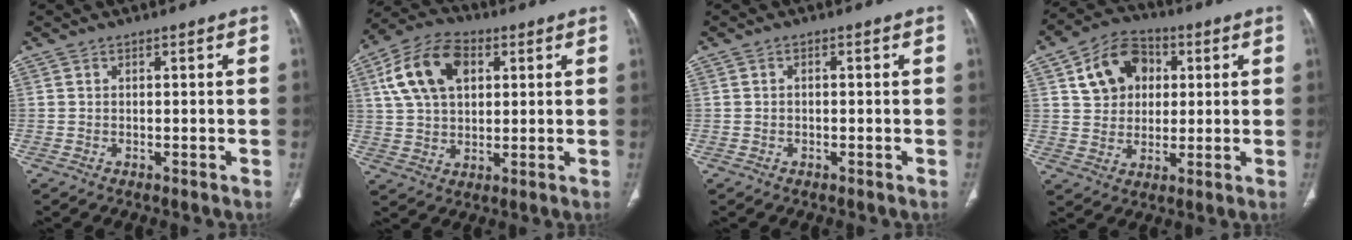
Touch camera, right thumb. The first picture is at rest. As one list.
[{"total": 14.1, "force": [4.6, 9.0, 9.8], "torque": [-0.173, 0.009, 0.083]}, {"total": 0.6, "force": [0.0, 0.5, 0.4], "torque": [-0.007, 0.000, -0.003]}, {"total": 12.2, "force": [3.8, 9.5, 6.6], "torque": [-0.080, 0.002, 0.061]}]